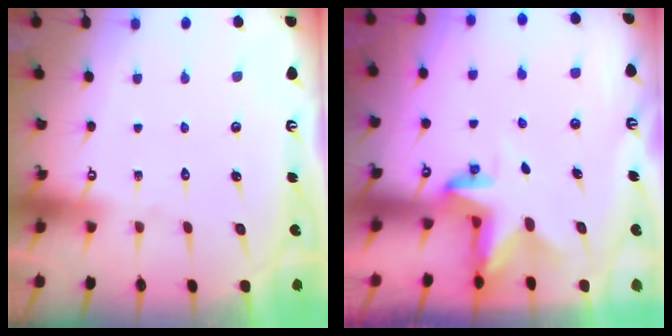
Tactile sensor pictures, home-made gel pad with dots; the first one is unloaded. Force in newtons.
{"total": 2.8, "press": 2.8, "slide": 0.2}